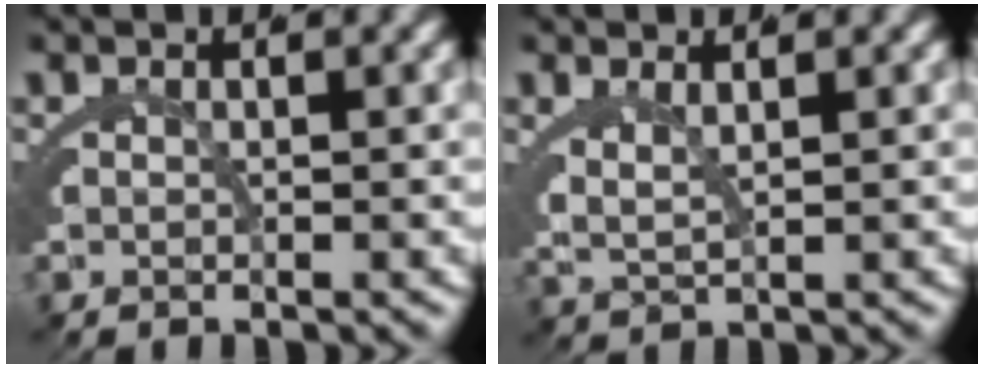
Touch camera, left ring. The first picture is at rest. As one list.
[{"total": 2.0, "force": [1.2, 0.7, 1.4], "torque": [-0.039, -0.005, 0.032]}]